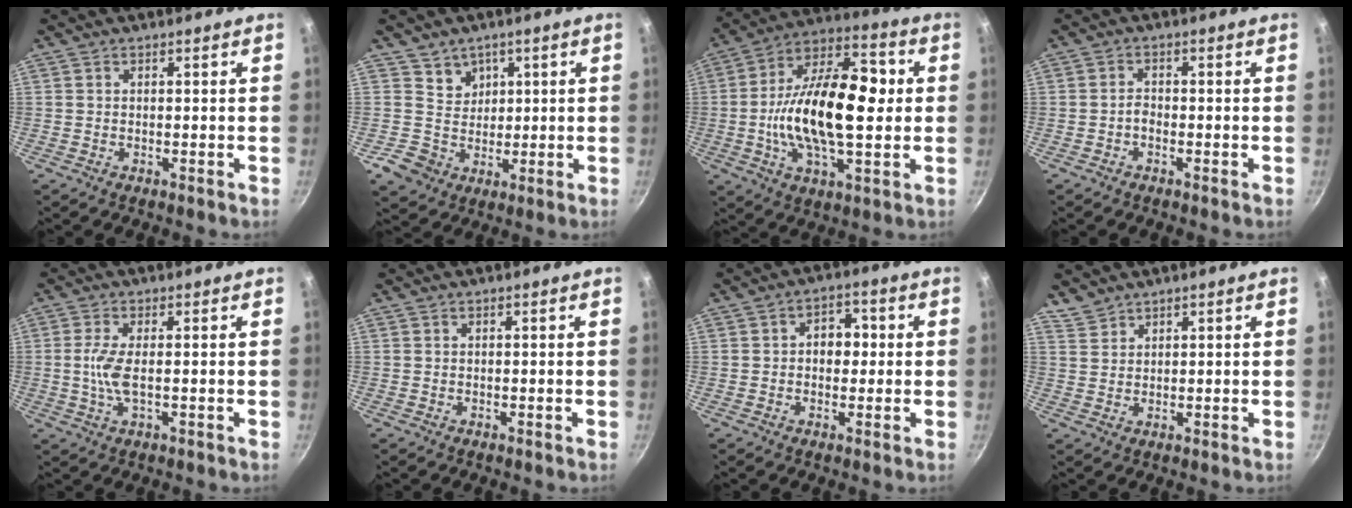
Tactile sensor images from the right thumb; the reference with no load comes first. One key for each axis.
{"total": 5.3, "fx": 1.6, "fy": 5.0, "fz": 0.6, "tx": 0.028, "ty": -0.005, "tz": 0.034}
{"total": 22.7, "fx": 0.0, "fy": 11.4, "fz": 19.6, "tx": -0.318, "ty": 0.027, "tz": -0.012}
{"total": 1.6, "fx": -0.9, "fy": 0.9, "fz": 1.0, "tx": -0.013, "ty": 0.014, "tz": -0.019}
{"total": 4.9, "fx": -0.3, "fy": 1.4, "fz": 4.7, "tx": -0.111, "ty": 0.000, "tz": -0.007}
{"total": 0.0}
{"total": 5.4, "fx": 0.3, "fy": 4.1, "fz": 3.5, "tx": -0.014, "ty": 0.010, "tz": -0.002}
{"total": 2.7, "fx": 2.5, "fy": 1.1, "fz": 0.1, "tx": 0.001, "ty": 0.005, "tz": 0.057}